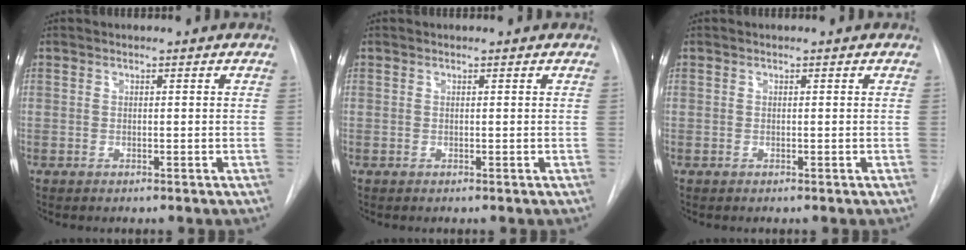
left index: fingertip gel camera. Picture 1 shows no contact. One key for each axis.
{"total": 0.0}
{"total": 0.0}